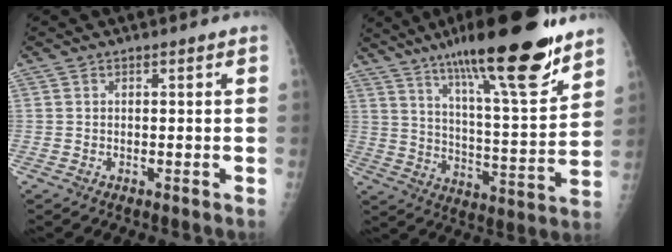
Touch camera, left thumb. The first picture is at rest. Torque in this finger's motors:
{"motor_torque": [1.31, -0.07, 1.38, -1.38, 0.37]}